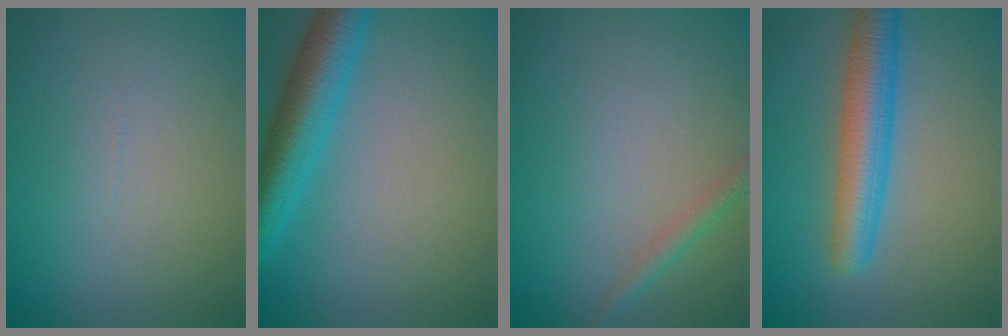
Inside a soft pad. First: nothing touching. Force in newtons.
{"total": 6.1, "press": 6.1, "slide": 0.3}
{"total": 1.5, "press": 1.5, "slide": 0.0}
{"total": 5.5, "press": 5.5, "slide": 0.1}